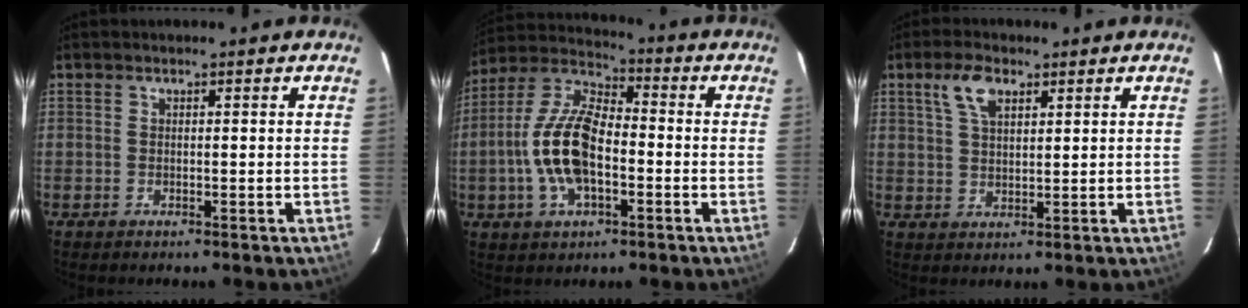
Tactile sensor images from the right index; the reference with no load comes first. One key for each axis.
{"total": 14.5, "fx": -3.1, "fy": 6.9, "fz": 12.4, "tx": -0.261, "ty": 0.008, "tz": -0.063}
{"total": 5.6, "fx": 2.9, "fy": 2.8, "fz": 4.0, "tx": -0.077, "ty": 0.013, "tz": 0.056}